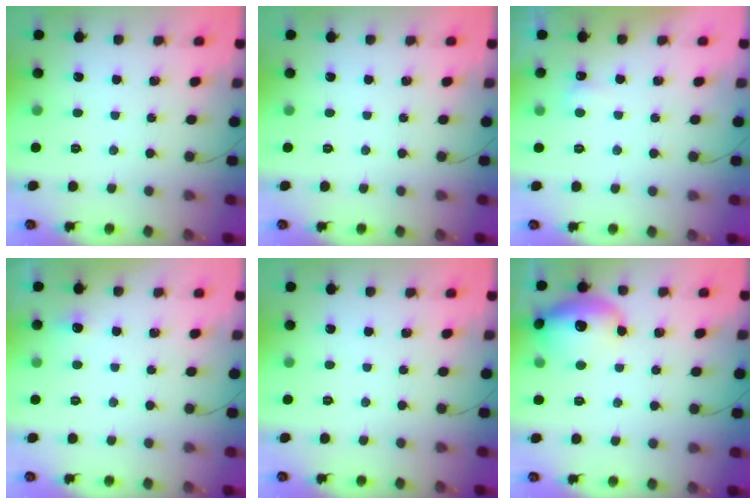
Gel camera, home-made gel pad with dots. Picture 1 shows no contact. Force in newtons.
{"total": 0.0}
{"total": 2.2, "press": 2.2, "slide": 0.4}
{"total": 4.1, "press": 3.9, "slide": 1.4}
{"total": 0.0}
{"total": 16.8, "press": 15.9, "slide": 5.5}